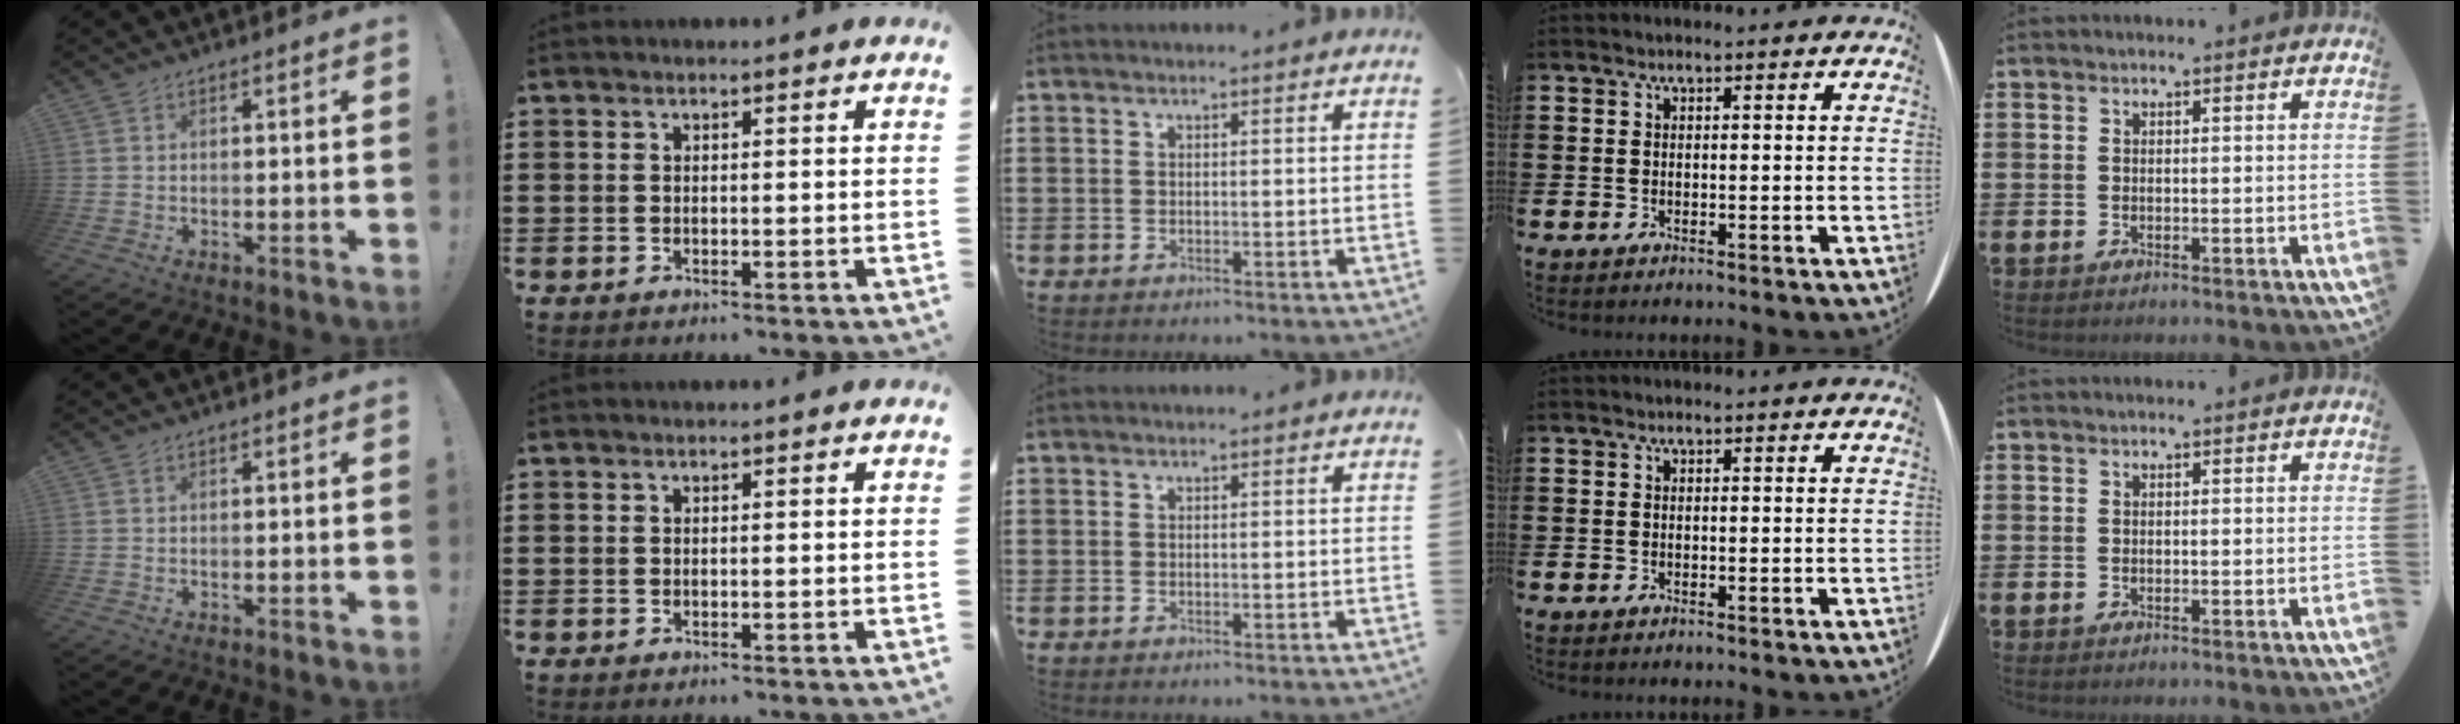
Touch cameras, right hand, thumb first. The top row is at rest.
{}